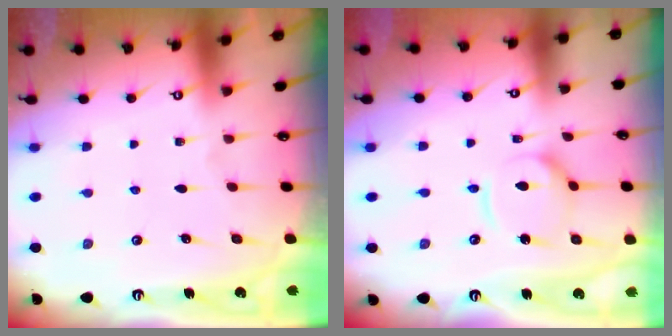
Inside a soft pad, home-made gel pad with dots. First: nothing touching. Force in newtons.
{"total": 10.7, "press": 10.6, "slide": 0.9}